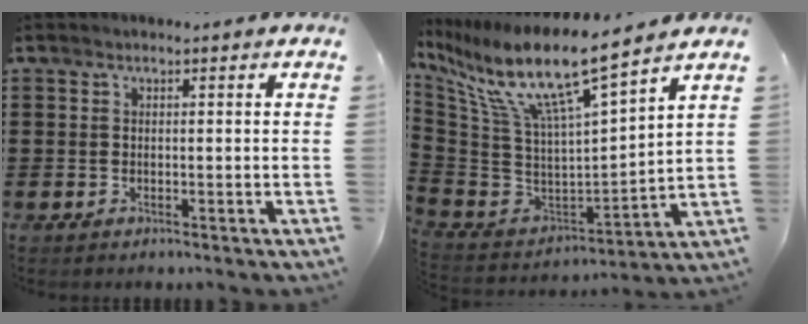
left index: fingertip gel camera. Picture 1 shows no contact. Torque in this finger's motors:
{"motor_torque": [1.70, -0.44, 0.54, 0.21]}